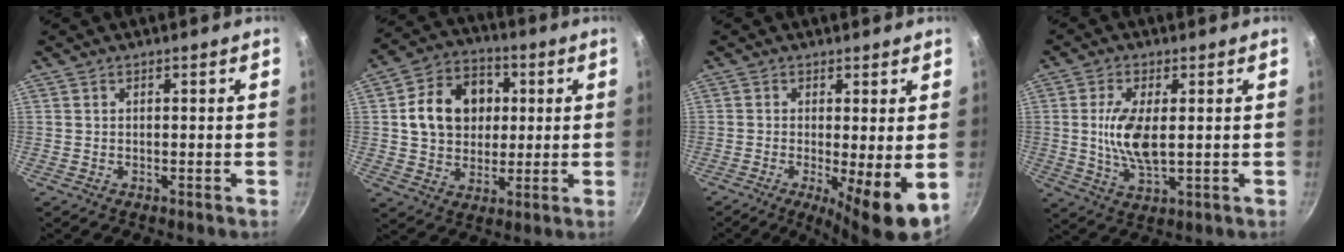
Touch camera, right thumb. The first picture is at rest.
{"total": 14.1, "force": [2.3, 11.4, 8.1], "torque": [-0.105, 0.016, 0.034]}
{"total": 7.9, "force": [-1.1, 1.4, 7.7], "torque": [-0.115, -0.013, -0.014]}
{"total": 8.8, "force": [0.8, 3.7, 8.0], "torque": [-0.158, -0.006, 0.017]}